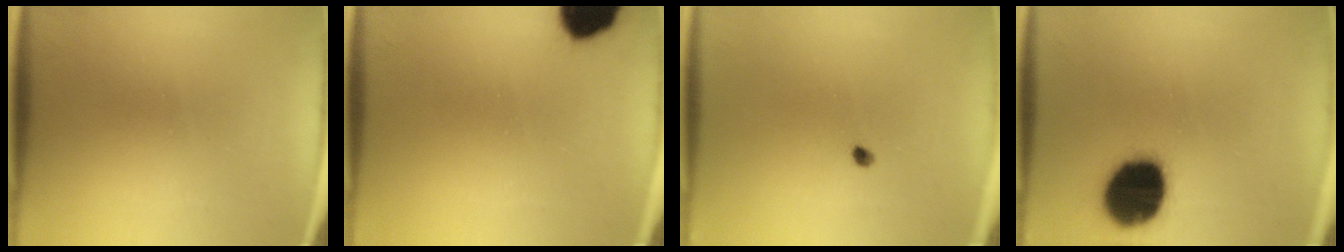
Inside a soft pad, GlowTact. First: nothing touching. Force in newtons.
{"total": 12.4}
{"total": 0.9}
{"total": 19.8}